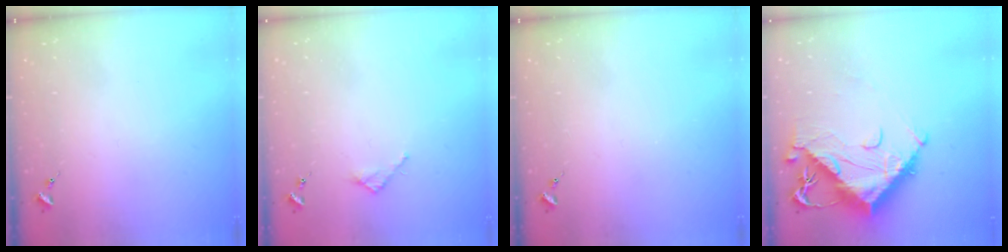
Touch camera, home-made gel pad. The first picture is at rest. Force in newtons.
{"total": 2.7, "press": 2.7, "slide": 0.2}
{"total": 0.0}
{"total": 17.1, "press": 17.0, "slide": 1.9}